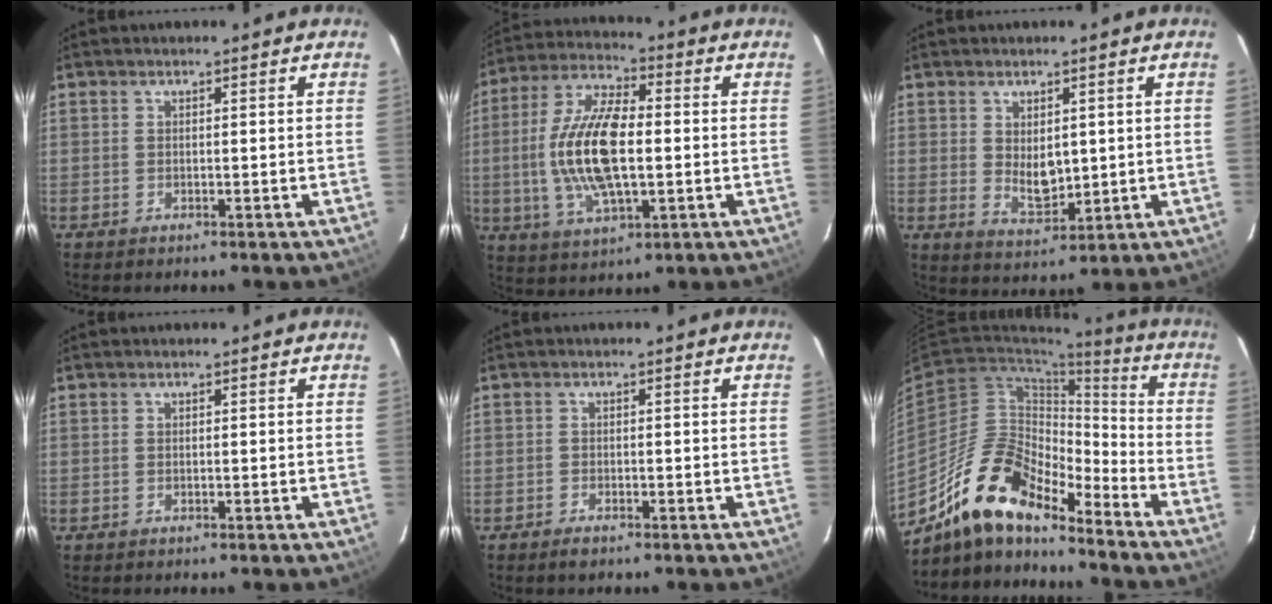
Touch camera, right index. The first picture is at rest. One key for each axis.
{"total": 16.2, "fx": -0.9, "fy": 6.4, "fz": 14.9, "tx": -0.302, "ty": 0.006, "tz": -0.015}
{"total": 5.3, "fx": 0.9, "fy": 3.2, "fz": 4.1, "tx": -0.064, "ty": -0.006, "tz": 0.026}
{"total": 0.0}
{"total": 1.3, "fx": -1.1, "fy": 0.4, "fz": 0.5, "tx": -0.014, "ty": -0.001, "tz": -0.023}
{"total": 17.2, "fx": -13.6, "fy": 5.6, "fz": 9.0, "tx": -0.163, "ty": 0.002, "tz": -0.257}